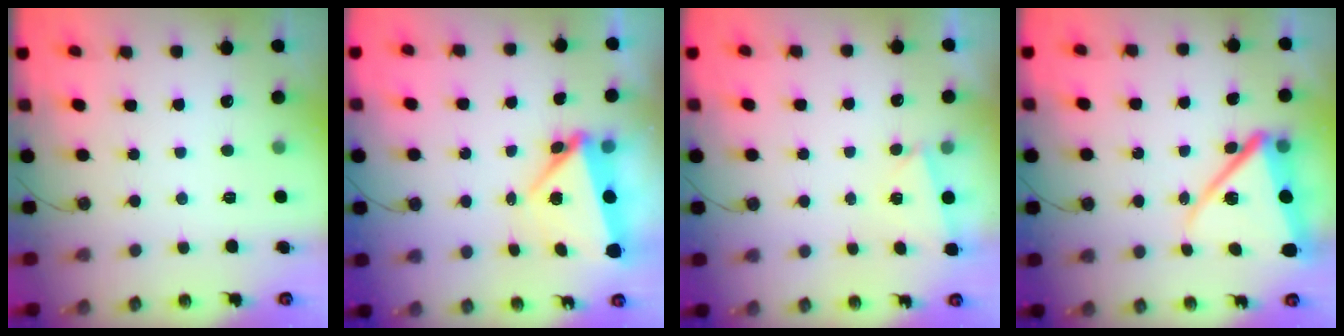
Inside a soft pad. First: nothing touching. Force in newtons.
{"total": 5.3, "press": 5.2, "slide": 0.7}
{"total": 2.0, "press": 0.9, "slide": 1.8}
{"total": 14.7, "press": 14.6, "slide": 1.2}